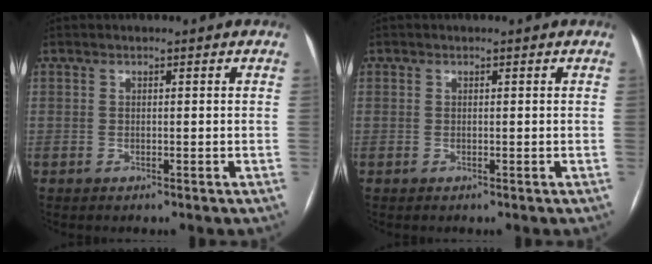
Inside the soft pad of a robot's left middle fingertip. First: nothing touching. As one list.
[{"total": 0.0}]